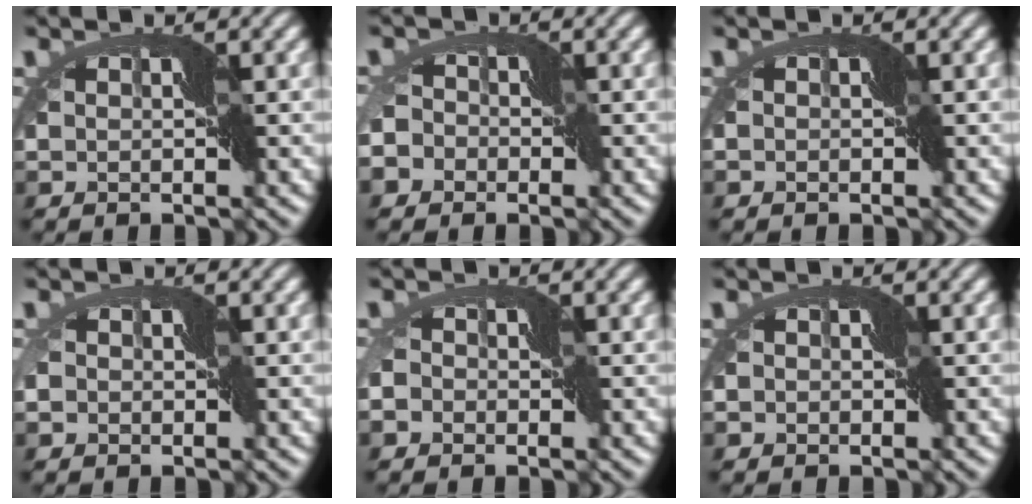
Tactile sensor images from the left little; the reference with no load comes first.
{"total": 7.0, "force": [-4.0, 5.2, 2.4], "torque": [-0.036, -0.012, -0.079]}
{"total": 0.8, "force": [-0.4, 0.6, 0.3], "torque": [0.000, 0.000, -0.006]}
{"total": 1.7, "force": [-0.7, 1.3, 0.7], "torque": [-0.014, -0.002, -0.008]}
{"total": 3.9, "force": [-2.0, 3.0, 1.3], "torque": [-0.011, 0.003, -0.045]}
{"total": 1.7, "force": [-0.9, 1.4, 0.5], "torque": [-0.005, 0.002, -0.012]}